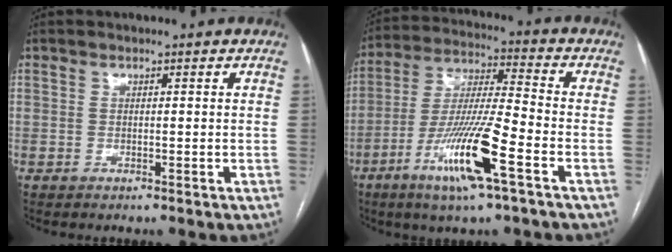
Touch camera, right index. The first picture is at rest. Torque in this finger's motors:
{"motor_torque": [1.86, -0.27, 0.46, 0.21]}